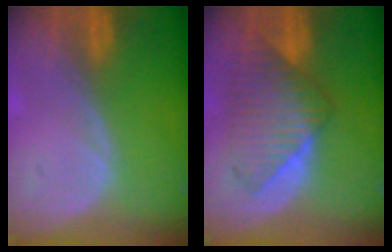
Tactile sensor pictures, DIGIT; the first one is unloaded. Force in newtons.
{"total": 8.0, "press": 7.9, "slide": 1.4}